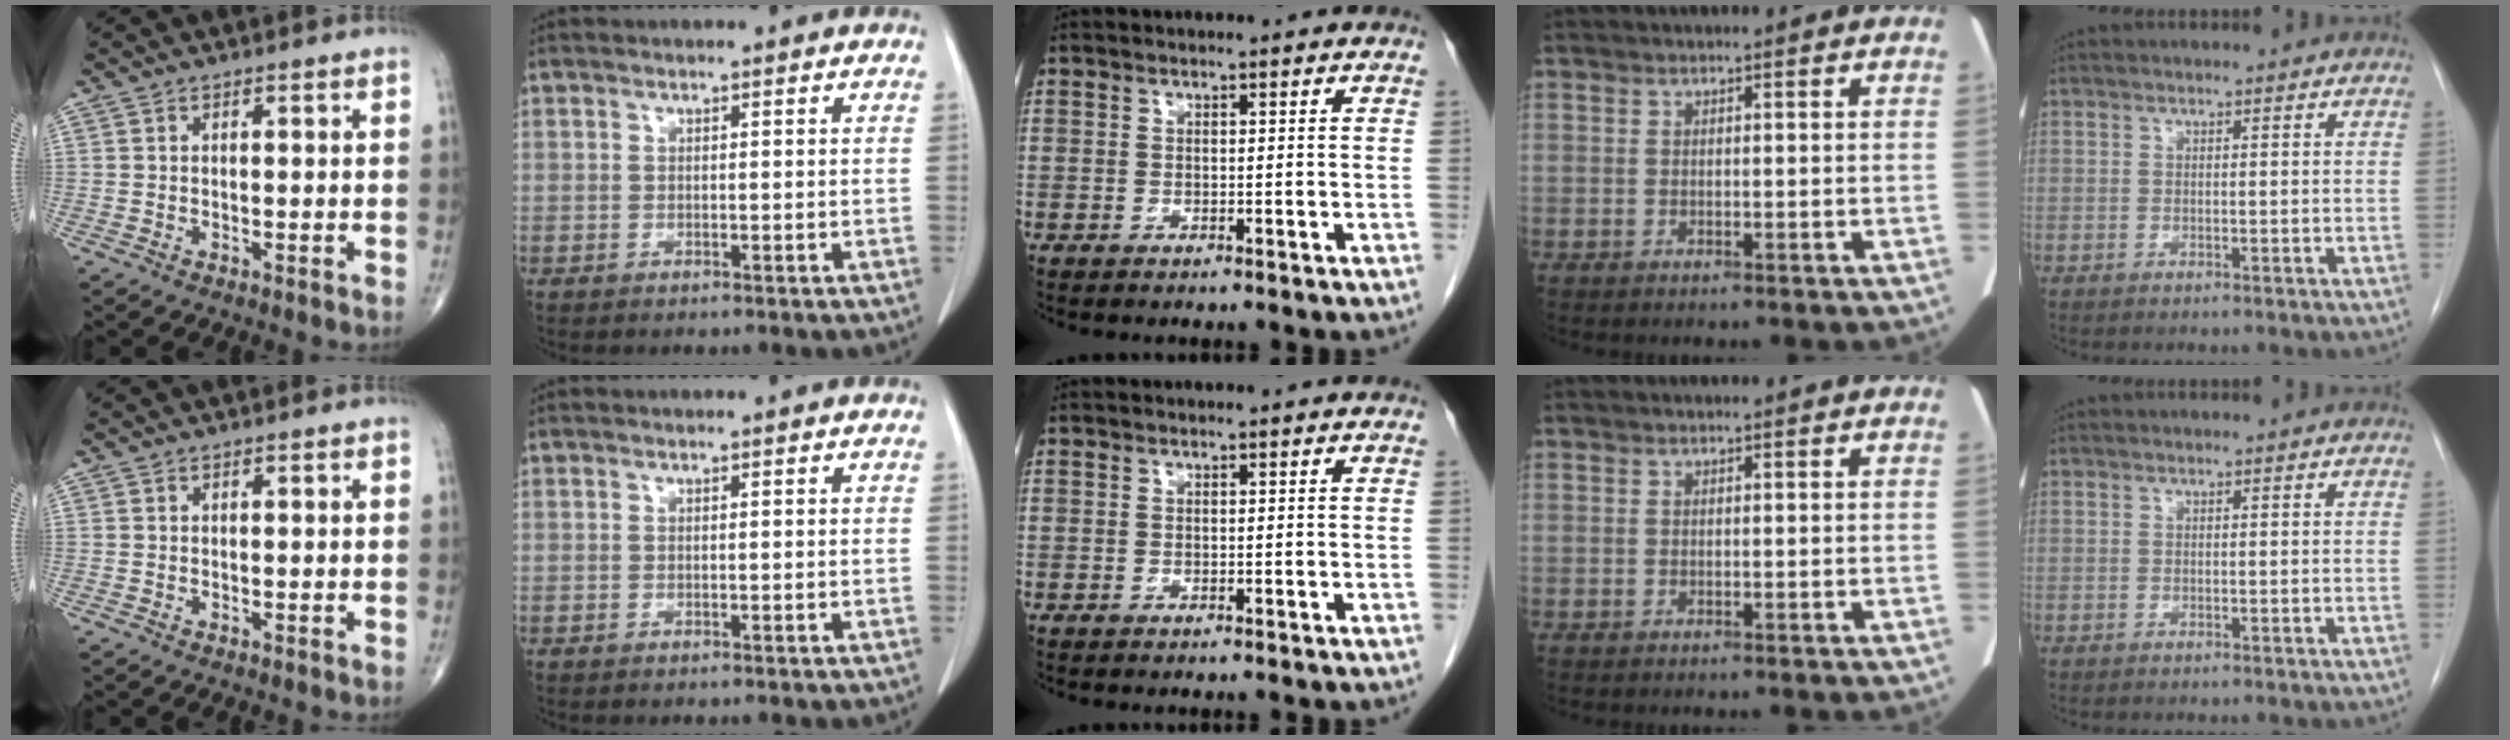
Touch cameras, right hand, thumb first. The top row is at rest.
{}